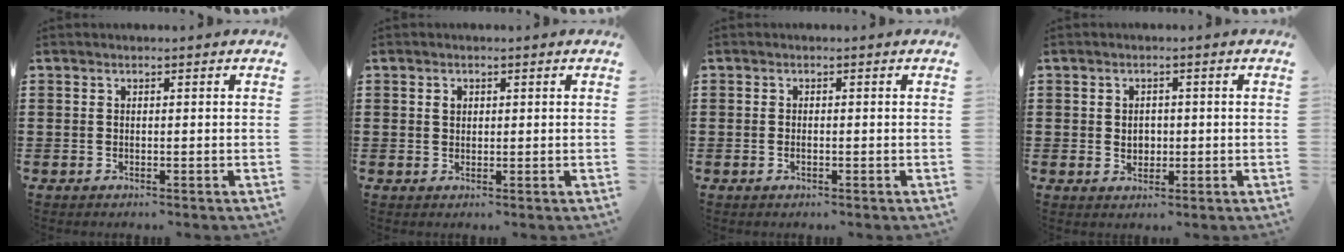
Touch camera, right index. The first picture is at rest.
{"total": 1.1, "force": [0.4, 0.9, 0.6], "torque": [-0.013, 0.005, 0.008]}
{"total": 0.8, "force": [-0.3, 0.3, 0.6], "torque": [-0.014, -0.004, -0.005]}
{"total": 2.2, "force": [0.0, 1.7, 1.3], "torque": [-0.021, 0.005, -0.003]}